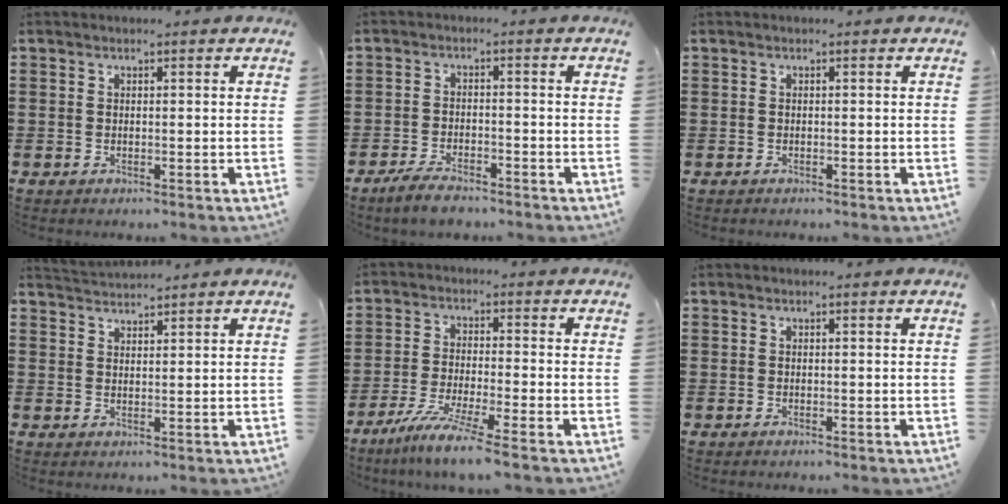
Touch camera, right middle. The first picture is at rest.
{"total": 3.6, "force": [-3.2, 0.8, 1.5], "torque": [-0.040, 0.000, -0.067]}
{"total": 0.0}
{"total": 2.5, "force": [2.5, -0.1, -0.2], "torque": [-0.005, -0.004, 0.048]}
{"total": 6.4, "force": [-5.0, -0.4, 4.0], "torque": [-0.089, -0.021, -0.098]}
{"total": 0.0}